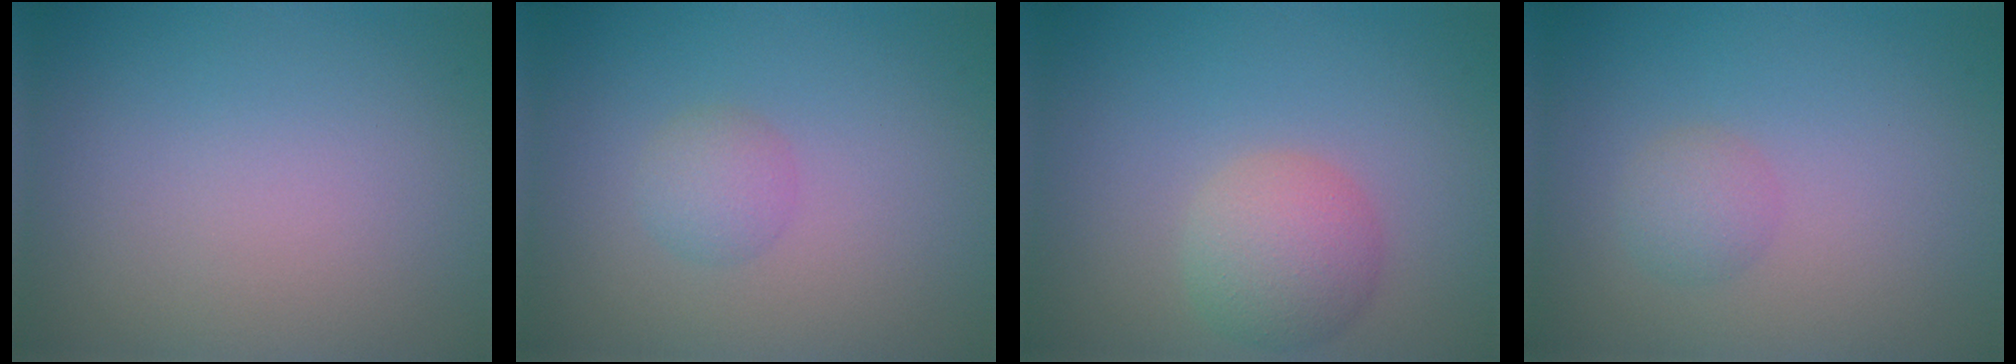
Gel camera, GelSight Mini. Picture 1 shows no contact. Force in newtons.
{"total": 1.5, "press": 1.5, "slide": 0.0}
{"total": 3.7, "press": 3.7, "slide": 0.2}
{"total": 1.7, "press": 1.7, "slide": 0.0}